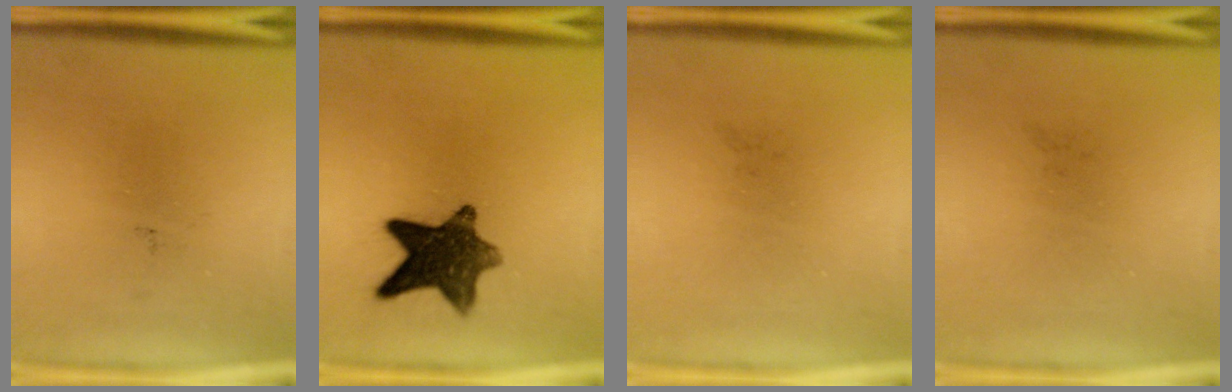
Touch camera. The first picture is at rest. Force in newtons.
{"total": 11.1}
{"total": 0.0}
{"total": 0.0}